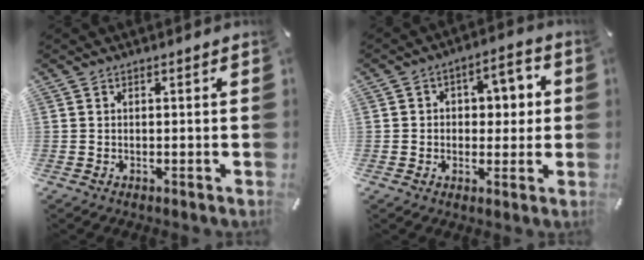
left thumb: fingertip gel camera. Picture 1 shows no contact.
{"total": 6.6, "force": [-0.2, 5.2, 4.0], "torque": [-0.051, 0.011, -0.011]}